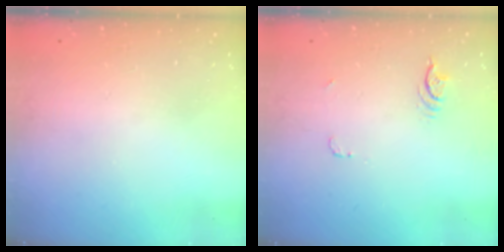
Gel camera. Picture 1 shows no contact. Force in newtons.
{"total": 3.8, "press": 3.5, "slide": 1.6}